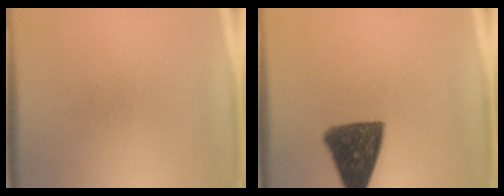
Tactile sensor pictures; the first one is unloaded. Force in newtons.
{"total": 12.2}